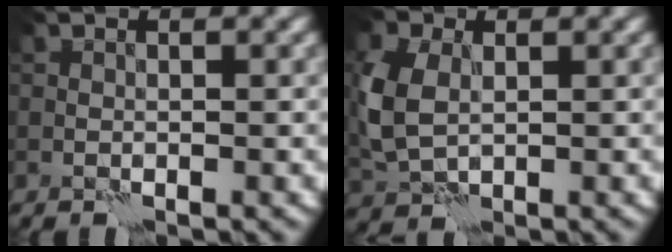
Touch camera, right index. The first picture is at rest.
{"total": 5.5, "force": [0.7, 3.9, 3.8], "torque": [-0.120, -0.005, 0.021]}